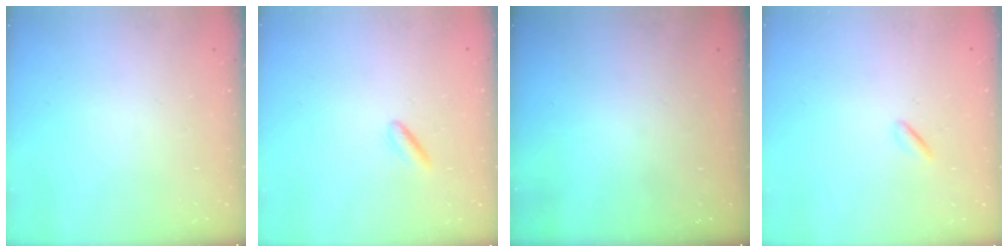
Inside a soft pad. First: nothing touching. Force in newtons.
{"total": 1.3, "press": 1.2, "slide": 0.5}
{"total": 0.0}
{"total": 0.0}